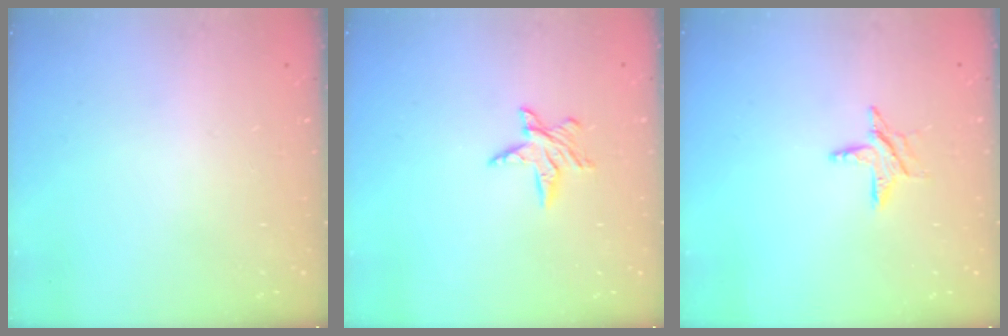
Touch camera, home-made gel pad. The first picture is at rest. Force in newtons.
{"total": 5.6, "press": 5.6, "slide": 0.4}
{"total": 6.7, "press": 6.7, "slide": 0.5}